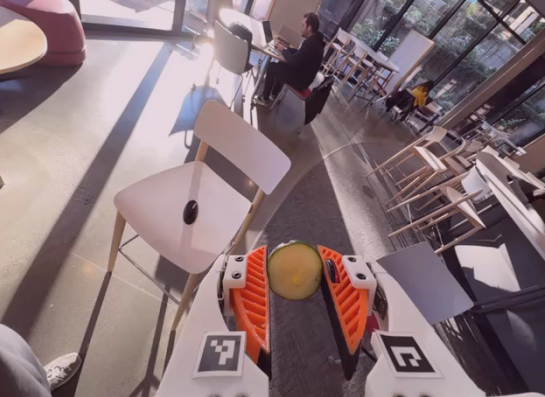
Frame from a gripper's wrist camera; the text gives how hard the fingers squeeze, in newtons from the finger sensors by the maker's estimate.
{"total": 9.2, "left": 9.7, "right": 8.8}